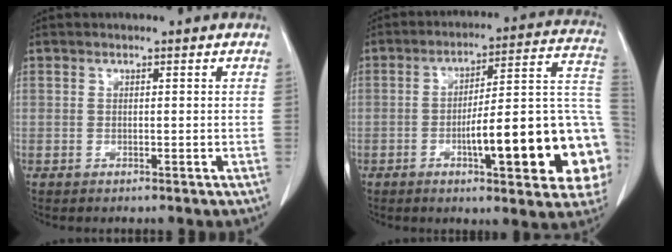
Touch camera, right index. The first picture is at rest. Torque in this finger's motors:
{"motor_torque": [1.48, -0.66, 0.45, 0.21]}